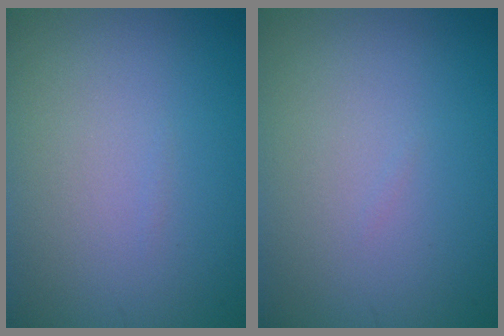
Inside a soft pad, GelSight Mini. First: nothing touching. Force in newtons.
{"total": 0.0}